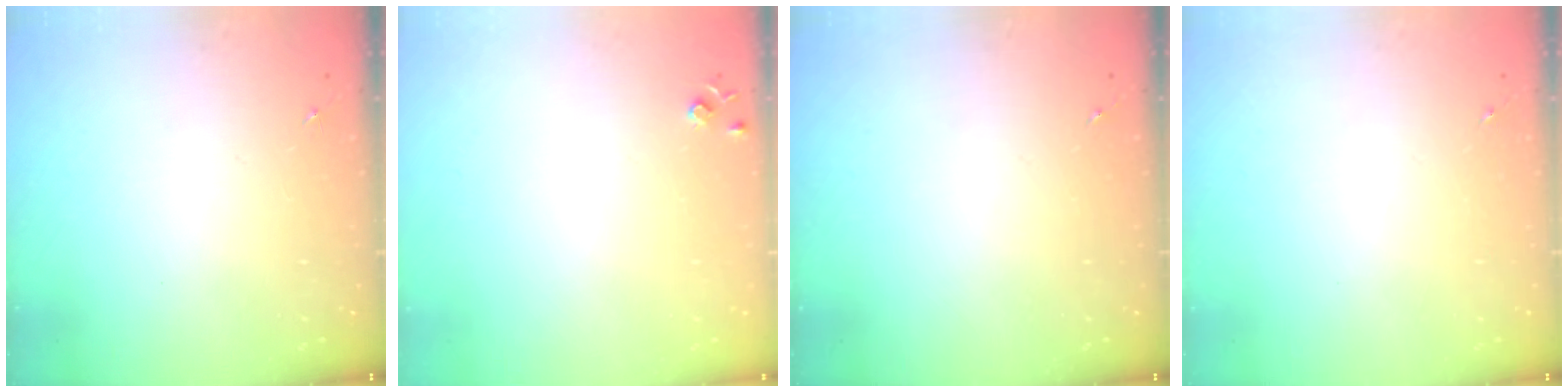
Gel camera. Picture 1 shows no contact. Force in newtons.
{"total": 4.3, "press": 4.3, "slide": 0.7}
{"total": 0.0}
{"total": 0.0}